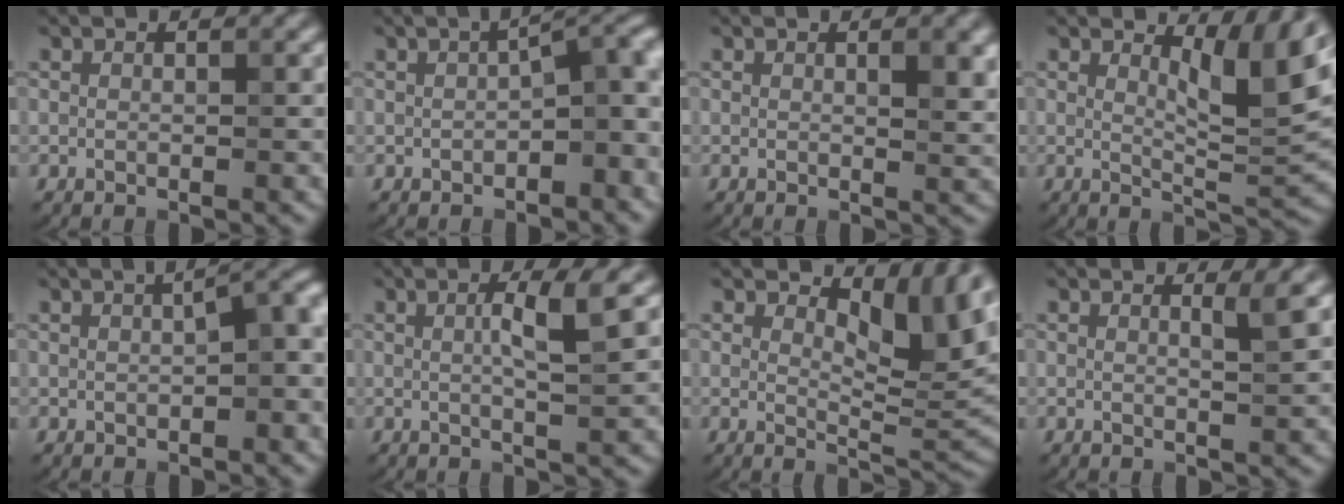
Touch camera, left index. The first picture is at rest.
{"total": 4.9, "force": [-0.7, 1.8, 4.5], "torque": [-0.044, 0.013, -0.016]}
{"total": 2.5, "force": [0.8, 0.7, 2.2], "torque": [-0.025, -0.002, 0.012]}
{"total": 5.1, "force": [2.5, 1.3, 4.2], "torque": [-0.064, -0.009, 0.038]}
{"total": 4.3, "force": [0.3, 1.3, 4.1], "torque": [-0.048, 0.013, 0.007]}
{"total": 3.4, "force": [0.7, 0.6, 3.3], "torque": [-0.051, 0.002, 0.006]}
{"total": 6.1, "force": [3.0, 2.6, 4.6], "torque": [-0.062, -0.011, 0.041]}
{"total": 1.6, "force": [0.6, 0.4, 1.4], "torque": [-0.014, -0.002, 0.004]}